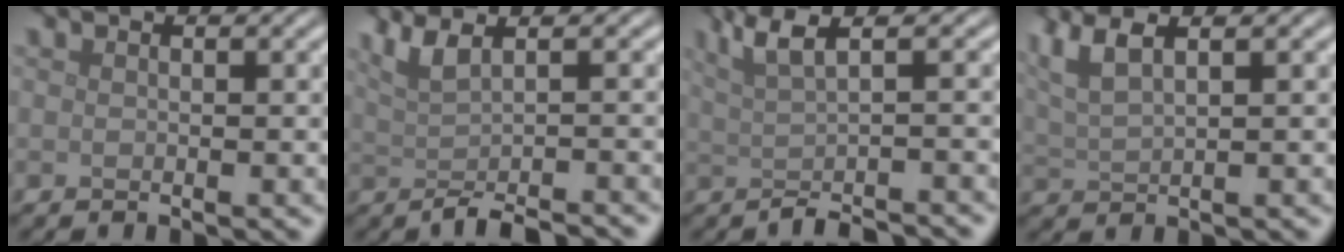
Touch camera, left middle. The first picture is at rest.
{"total": 4.2, "force": [-0.3, 1.3, 4.0], "torque": [-0.057, 0.000, -0.008]}
{"total": 4.4, "force": [0.3, 1.3, 4.2], "torque": [-0.056, 0.004, 0.001]}
{"total": 5.1, "force": [3.0, 1.7, 3.8], "torque": [-0.075, 0.021, 0.054]}